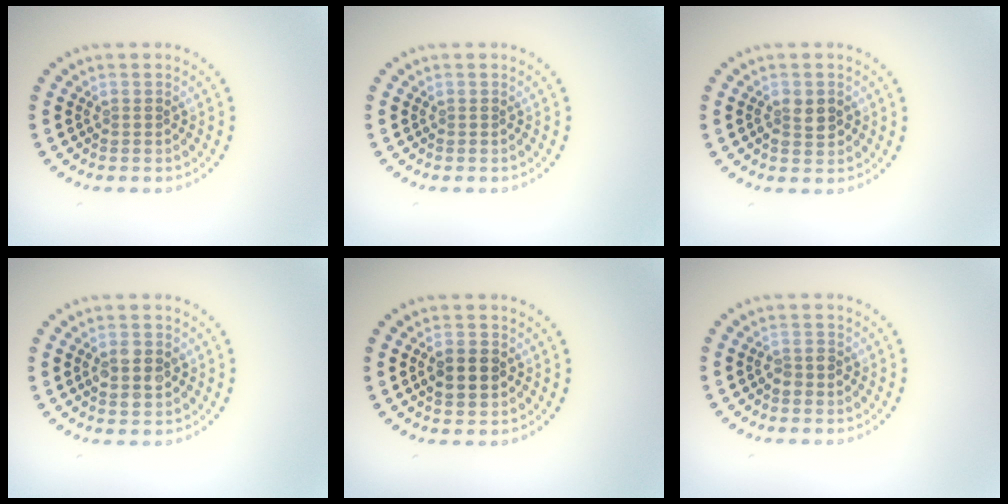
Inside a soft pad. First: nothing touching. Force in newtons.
{"total": 0.0}
{"total": 2.1, "press": 2.1, "slide": 0.3}
{"total": 2.8, "press": 2.8, "slide": 0.2}
{"total": 2.7, "press": 2.7, "slide": 0.2}
{"total": 1.4, "press": 1.2, "slide": 0.5}